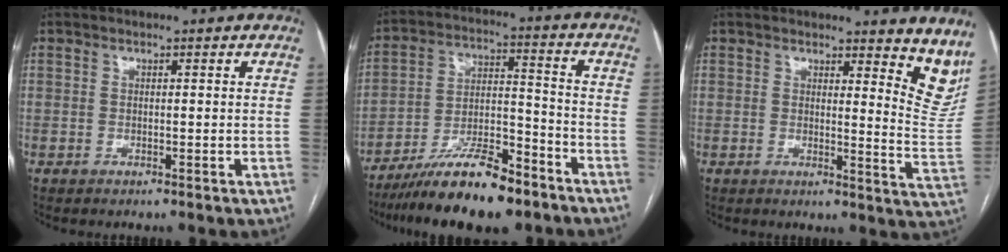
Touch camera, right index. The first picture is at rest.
{"total": 14.4, "force": [-11.0, 3.2, 8.8], "torque": [-0.151, 0.005, -0.189]}
{"total": 10.4, "force": [9.4, 2.3, 3.8], "torque": [-0.008, -0.062, 0.075]}